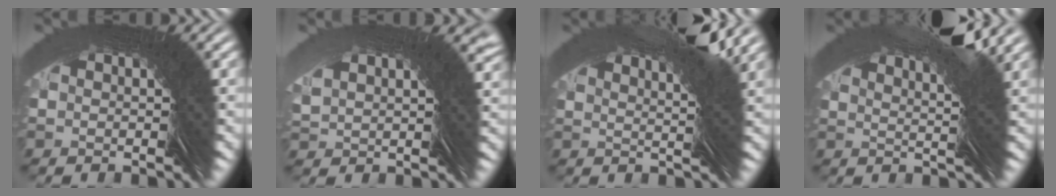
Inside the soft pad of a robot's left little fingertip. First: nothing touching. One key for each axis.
{"total": 3.9, "fx": 2.1, "fy": -3.1, "fz": -1.2, "tx": 0.041, "ty": 0.025, "tz": 0.034}
{"total": 7.8, "fx": 3.5, "fy": -6.6, "fz": -2.2, "tx": 0.048, "ty": 0.056, "tz": 0.050}
{"total": 8.0, "fx": 4.3, "fy": -6.4, "fz": -2.3, "tx": 0.041, "ty": 0.055, "tz": 0.063}